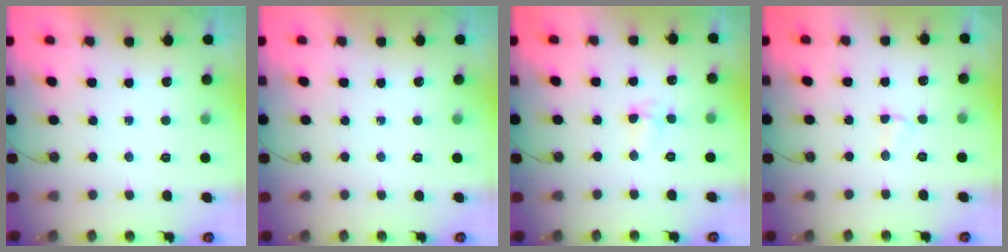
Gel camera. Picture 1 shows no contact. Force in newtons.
{"total": 0.0}
{"total": 4.0, "press": 3.9, "slide": 0.5}
{"total": 2.8, "press": 2.7, "slide": 0.5}